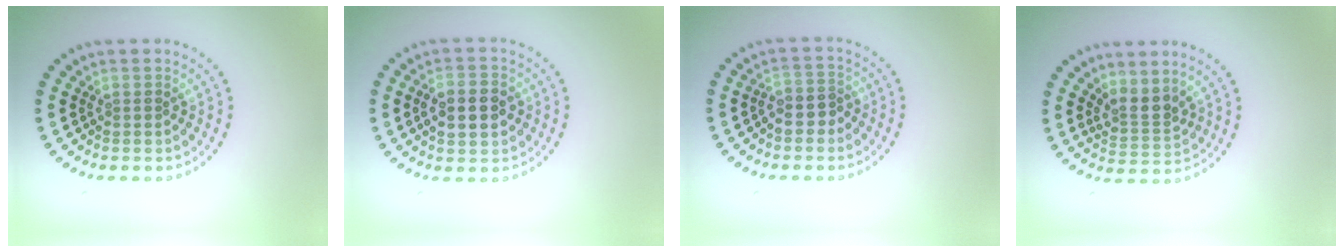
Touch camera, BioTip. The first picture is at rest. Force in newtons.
{"total": 4.8, "press": 4.8, "slide": 0.1}
{"total": 2.2, "press": 2.0, "slide": 0.9}
{"total": 2.6, "press": 1.9, "slide": 1.8}